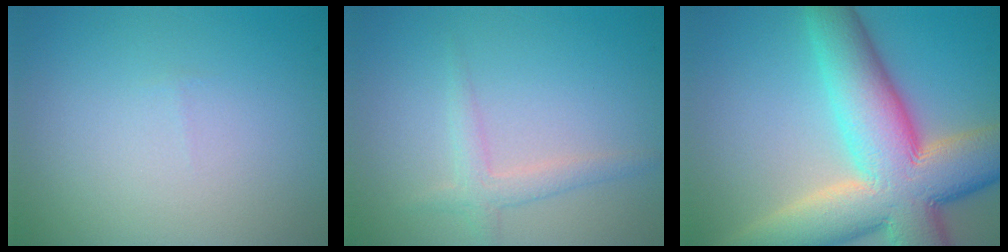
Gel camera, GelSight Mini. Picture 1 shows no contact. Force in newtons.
{"total": 2.0, "press": 2.0, "slide": 0.1}
{"total": 14.0, "press": 14.0, "slide": 1.1}